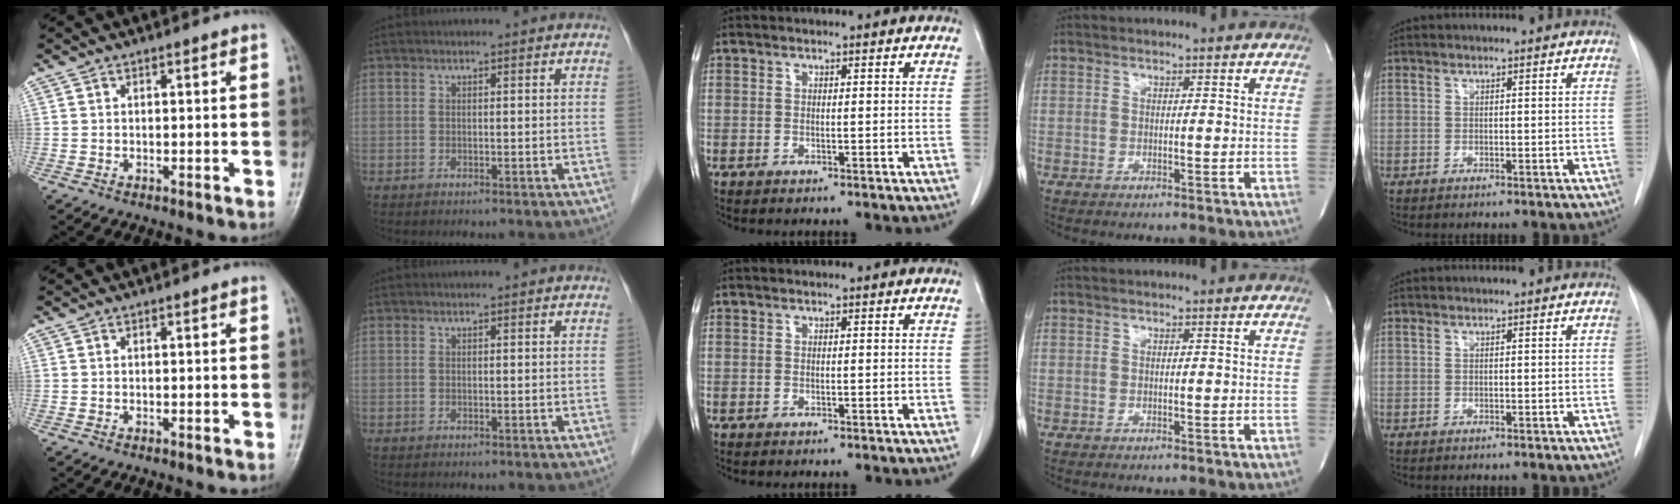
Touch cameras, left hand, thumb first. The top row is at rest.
{}